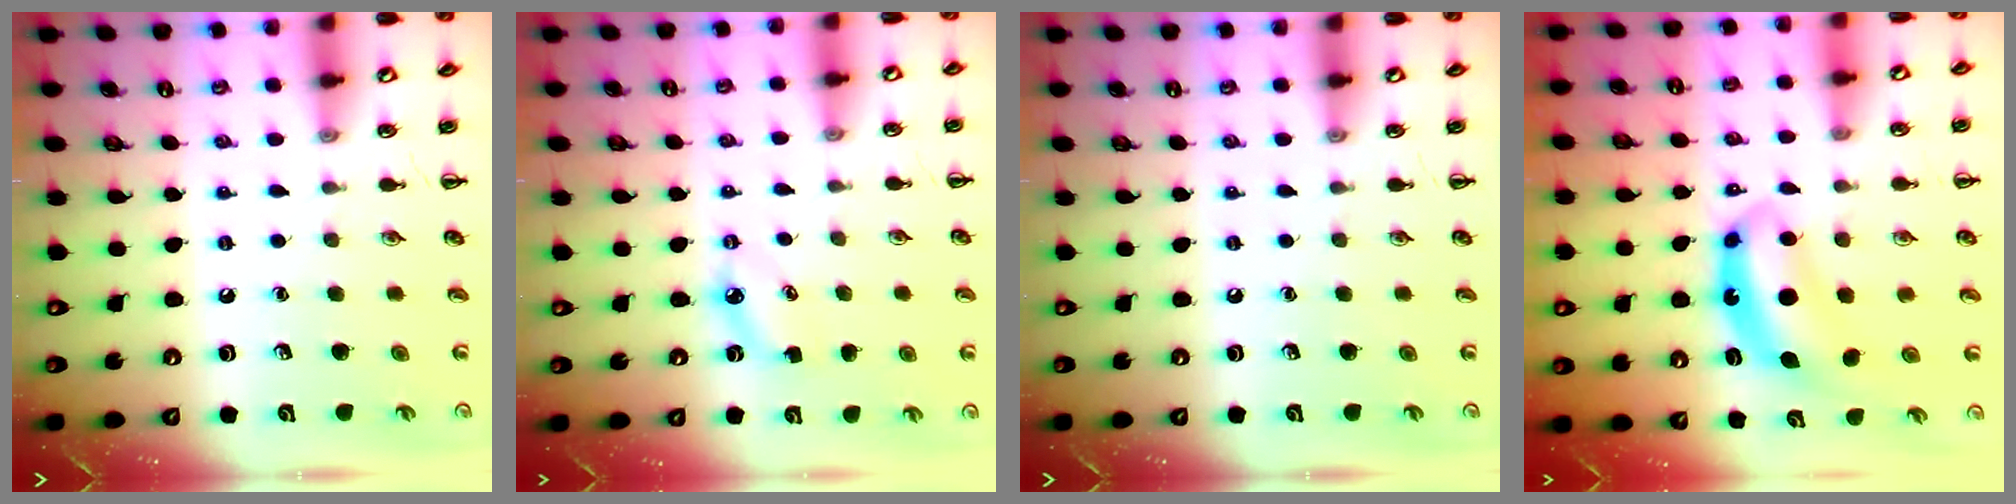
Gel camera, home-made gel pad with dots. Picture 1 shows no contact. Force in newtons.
{"total": 4.3, "press": 4.1, "slide": 1.4}
{"total": 0.0}
{"total": 7.6, "press": 7.5, "slide": 1.3}